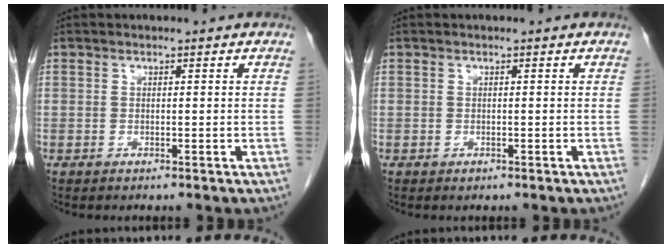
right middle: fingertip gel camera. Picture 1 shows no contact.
{"total": 0.0}